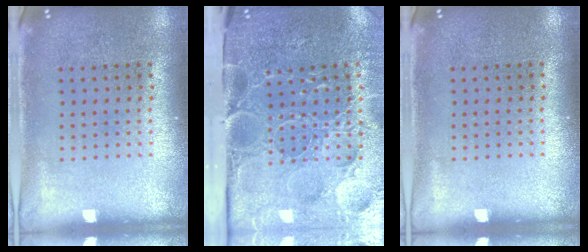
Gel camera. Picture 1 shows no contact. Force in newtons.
{"total": 5.2, "press": 4.2, "slide": 3.0}
{"total": 0.0}